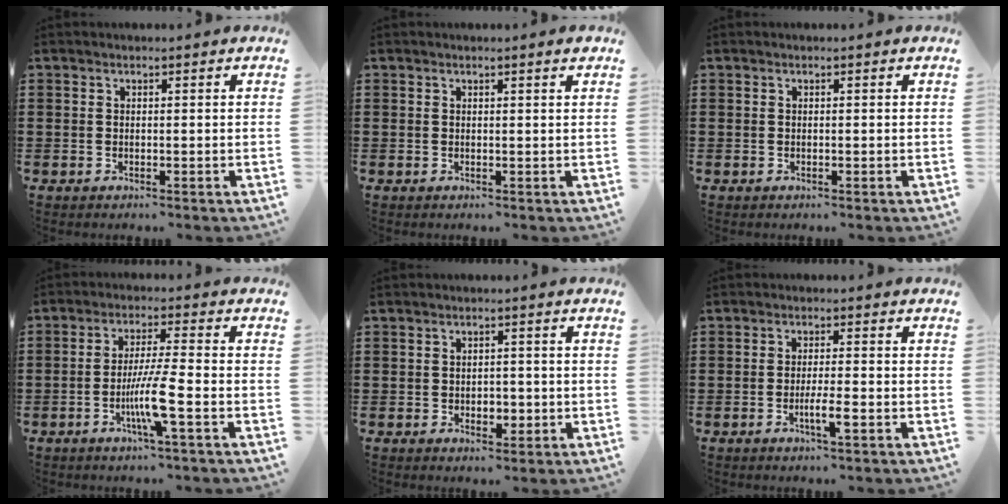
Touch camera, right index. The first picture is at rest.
{"total": 0.6, "force": [0.4, -0.1, 0.5], "torque": [-0.008, -0.001, 0.006]}
{"total": 0.0}
{"total": 7.2, "force": [-2.7, 0.0, 6.7], "torque": [-0.131, -0.016, -0.053]}
{"total": 2.6, "force": [-0.7, 1.8, 1.7], "torque": [-0.036, 0.004, -0.016]}
{"total": 3.7, "force": [-1.6, 0.3, 3.3], "torque": [-0.056, -0.002, -0.028]}